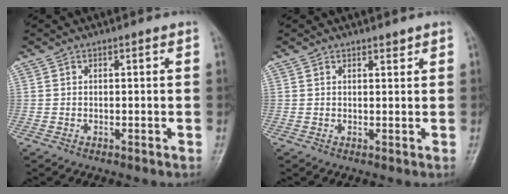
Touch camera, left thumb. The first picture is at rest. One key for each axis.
{"total": 1.0, "fx": 0.9, "fy": 0.3, "fz": 0.3, "tx": -0.003, "ty": -0.008, "tz": 0.014}